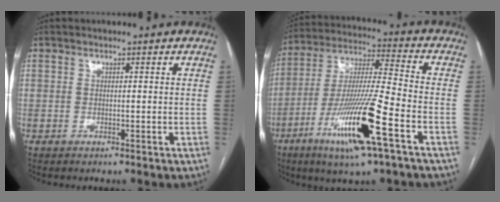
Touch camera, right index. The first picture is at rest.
{"total": 17.8, "force": [-8.3, 0.9, 15.8], "torque": [-0.322, -0.024, -0.151]}